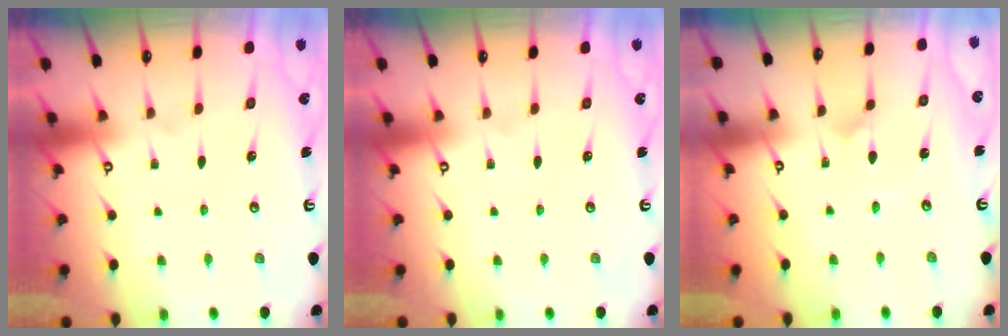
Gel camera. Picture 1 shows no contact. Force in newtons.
{"total": 0.0}
{"total": 1.7, "press": 1.7, "slide": 0.2}